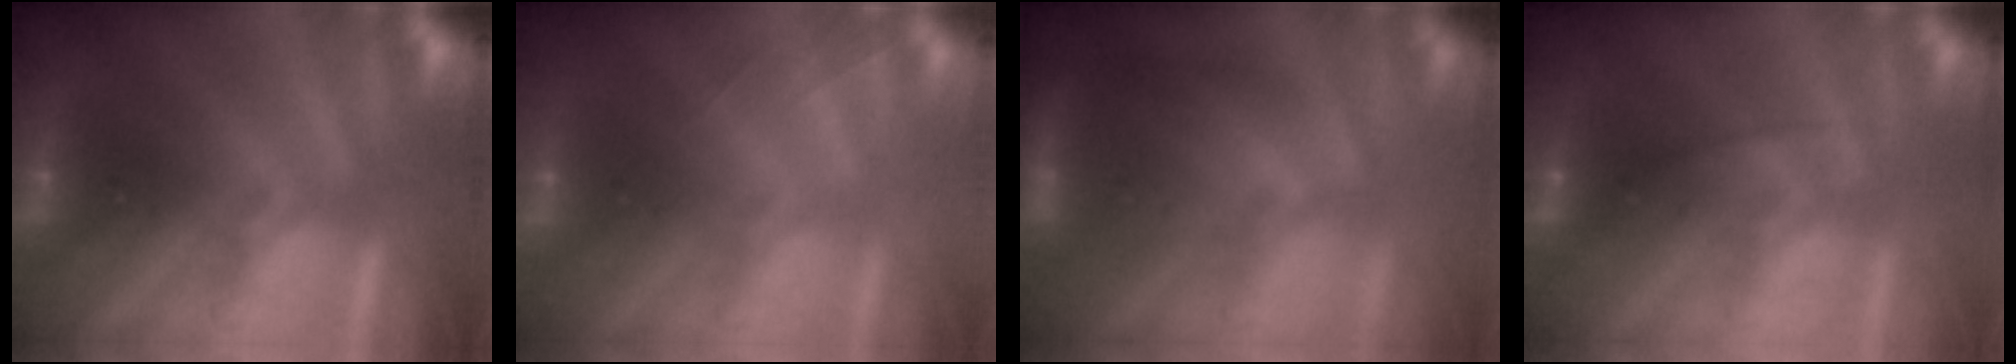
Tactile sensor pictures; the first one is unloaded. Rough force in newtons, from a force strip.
{"total": 2.1}
{"total": 4.5}
{"total": 2.3}